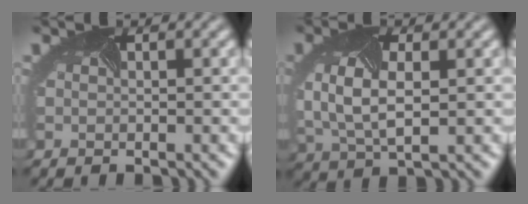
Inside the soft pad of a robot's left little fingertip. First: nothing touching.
{"total": 5.4, "force": [0.1, 3.0, 4.4], "torque": [-0.105, -0.007, 0.003]}